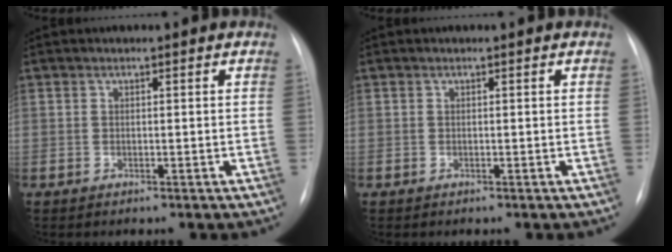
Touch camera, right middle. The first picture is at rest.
{"total": 0.0}